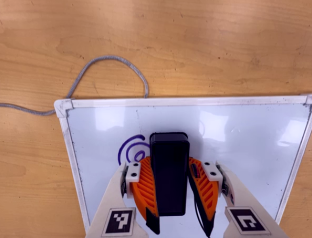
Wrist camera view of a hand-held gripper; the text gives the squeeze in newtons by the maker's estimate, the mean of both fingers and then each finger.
{"total": 12.1, "left": 10.9, "right": 13.4}